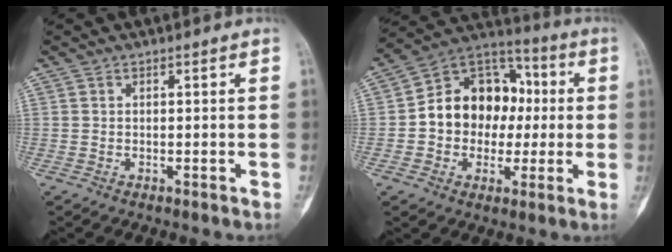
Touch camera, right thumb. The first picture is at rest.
{"total": 16.1, "force": [0.0, 12.9, 9.6], "torque": [-0.098, 0.036, -0.009]}